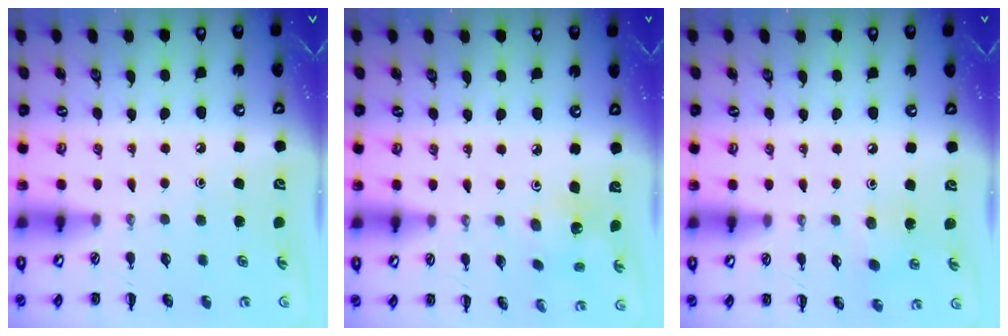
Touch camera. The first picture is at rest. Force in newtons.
{"total": 2.6, "press": 2.4, "slide": 0.9}
{"total": 4.3, "press": 4.2, "slide": 1.2}